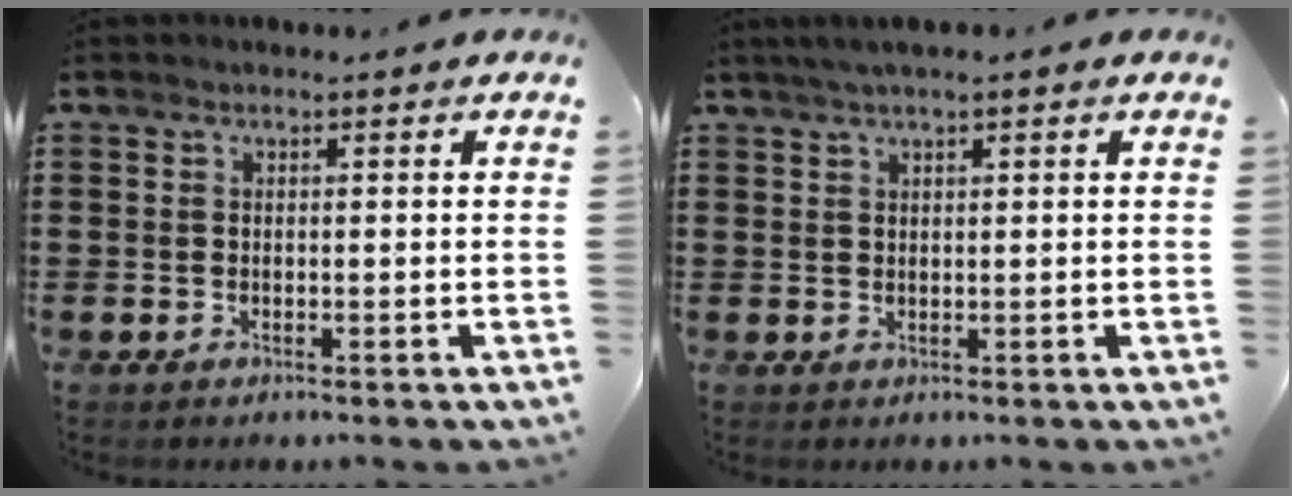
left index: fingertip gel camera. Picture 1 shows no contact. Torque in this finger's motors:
{"motor_torque": [2.14, 0.00, 0.49, 0.06]}